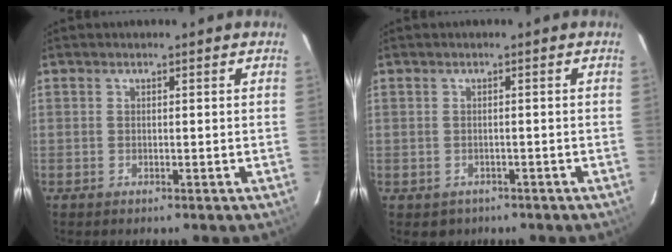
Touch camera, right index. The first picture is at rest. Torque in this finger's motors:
{"motor_torque": [0.18, -0.09, 0.10, 0.01]}